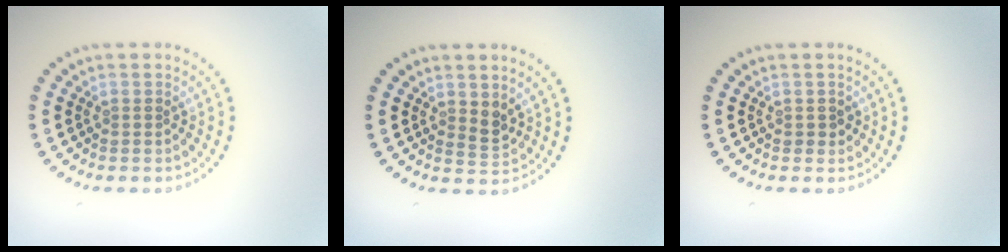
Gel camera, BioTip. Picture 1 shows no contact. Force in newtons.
{"total": 1.4, "press": 1.3, "slide": 0.7}
{"total": 0.8, "press": 0.8, "slide": 0.2}